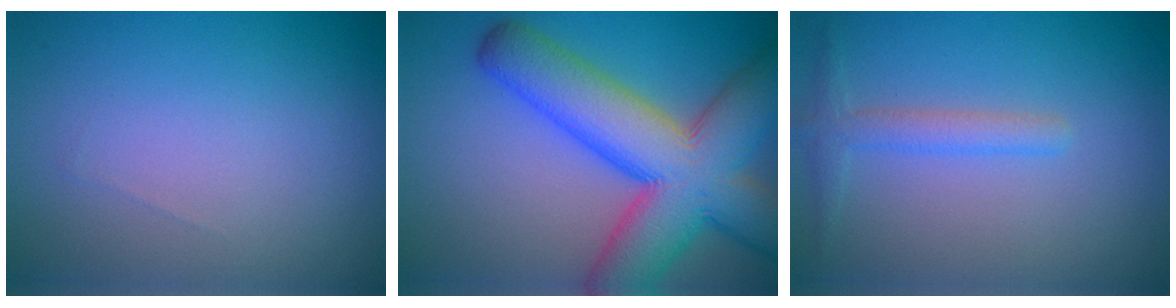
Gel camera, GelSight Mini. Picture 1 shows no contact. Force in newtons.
{"total": 12.5, "press": 12.4, "slide": 0.5}
{"total": 2.0, "press": 2.0, "slide": 0.1}